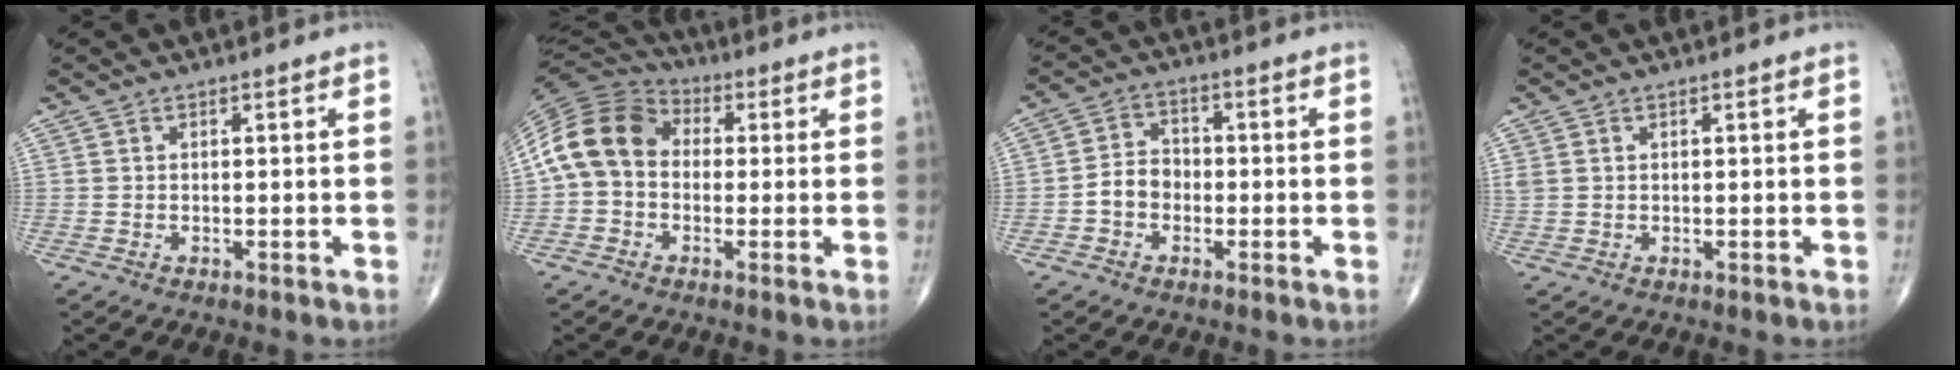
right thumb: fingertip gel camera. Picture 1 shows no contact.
{"total": 12.8, "force": [0.3, 10.0, 7.9], "torque": [-0.147, 0.037, -0.009]}
{"total": 5.3, "force": [-1.5, 4.3, 2.7], "torque": [-0.033, 0.024, -0.038]}
{"total": 1.2, "force": [0.5, 0.8, 0.7], "torque": [-0.021, 0.011, 0.016]}